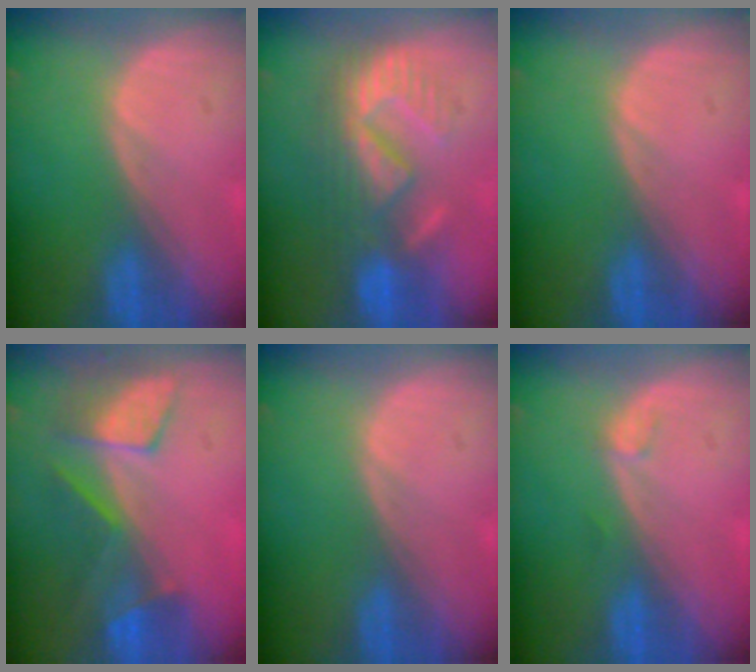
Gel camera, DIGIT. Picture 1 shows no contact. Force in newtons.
{"total": 8.9, "press": 8.7, "slide": 1.9}
{"total": 0.0}
{"total": 8.1, "press": 7.2, "slide": 3.9}
{"total": 0.0}
{"total": 0.8, "press": 0.7, "slide": 0.1}